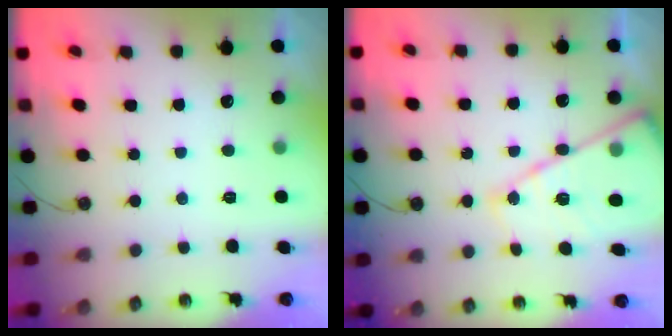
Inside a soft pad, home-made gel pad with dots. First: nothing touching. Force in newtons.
{"total": 18.0, "press": 17.9, "slide": 1.9}